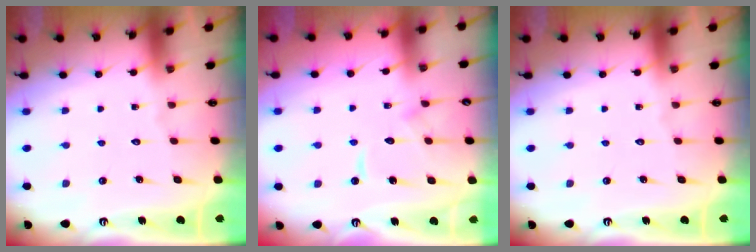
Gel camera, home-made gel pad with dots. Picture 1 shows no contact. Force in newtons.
{"total": 9.6, "press": 9.6, "slide": 0.9}
{"total": 0.0}